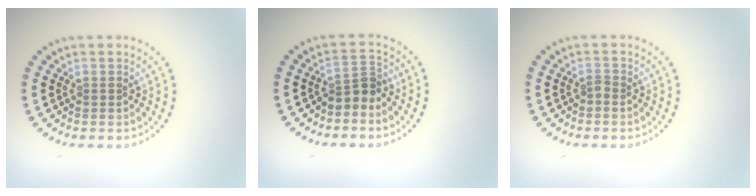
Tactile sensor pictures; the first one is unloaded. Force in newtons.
{"total": 2.5, "press": 1.8, "slide": 1.6}
{"total": 0.8, "press": 0.6, "slide": 0.5}